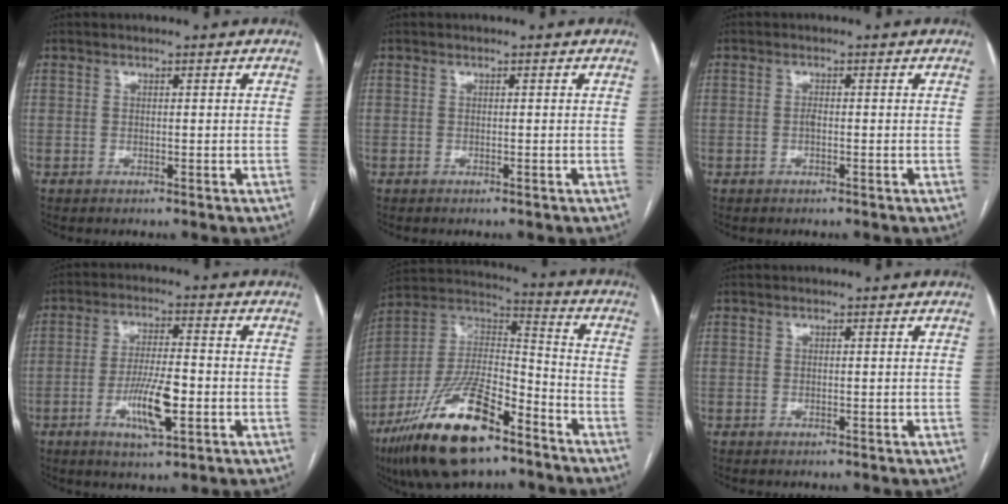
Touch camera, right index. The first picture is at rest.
{"total": 0.0}
{"total": 1.6, "force": [-0.4, 0.4, 1.5], "torque": [-0.033, 0.002, -0.006]}
{"total": 8.6, "force": [-2.7, 1.7, 8.0], "torque": [-0.153, -0.004, -0.044]}
{"total": 21.0, "force": [-13.4, 6.7, 14.8], "torque": [-0.297, -0.003, -0.239]}
{"total": 0.0}